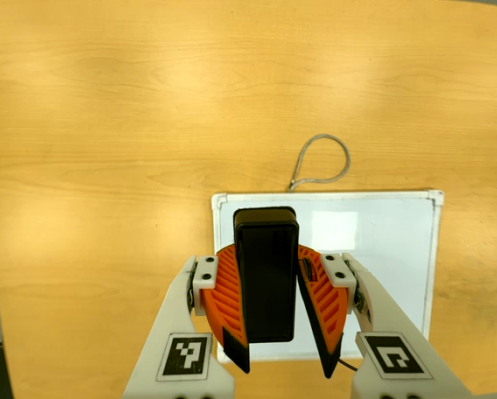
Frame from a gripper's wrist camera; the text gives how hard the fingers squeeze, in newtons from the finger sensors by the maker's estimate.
{"total": 8.1, "left": 8.3, "right": 7.8}